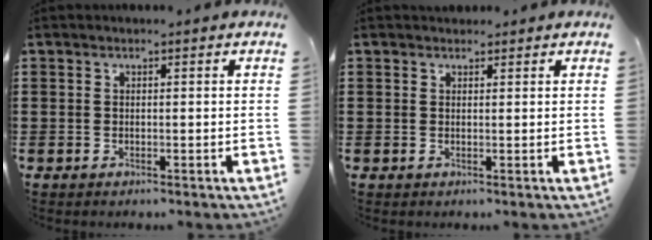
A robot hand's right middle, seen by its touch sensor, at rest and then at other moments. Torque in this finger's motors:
{"motor_torque": [-0.17, -0.17, 0.06, 0.00]}